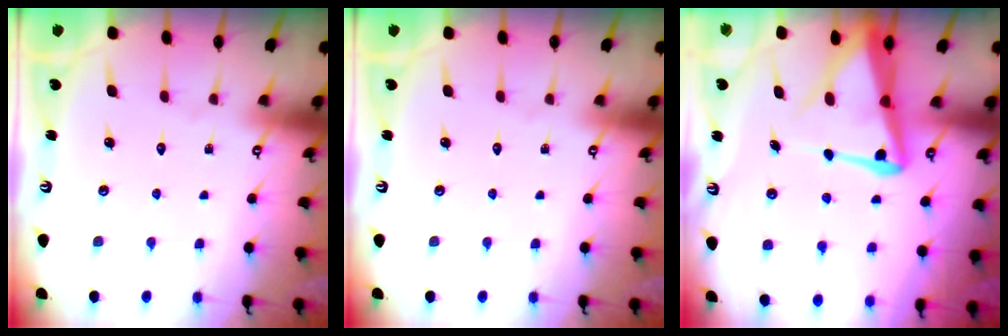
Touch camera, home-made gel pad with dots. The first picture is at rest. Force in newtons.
{"total": 0.0}
{"total": 9.1, "press": 9.1, "slide": 1.1}